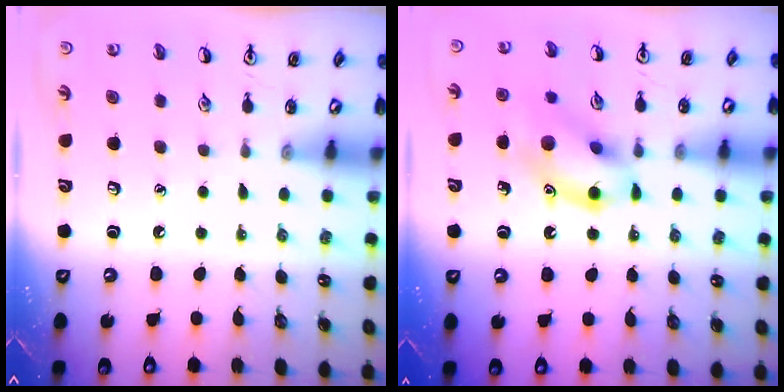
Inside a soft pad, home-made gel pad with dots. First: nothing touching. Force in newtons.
{"total": 12.0, "press": 11.9, "slide": 1.2}